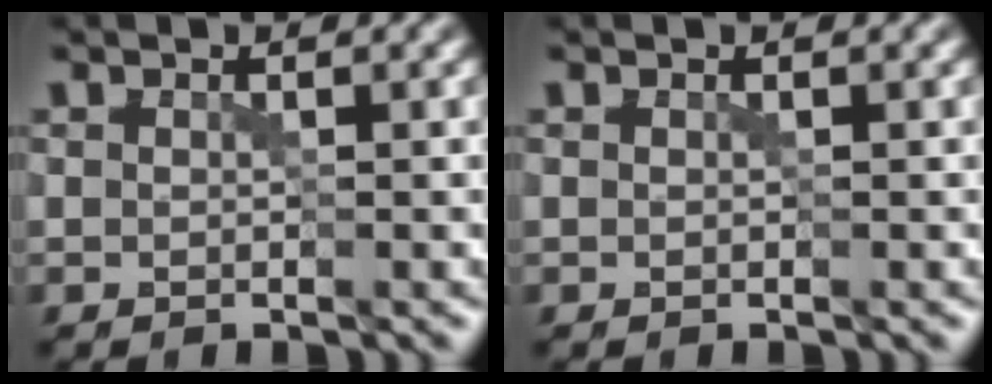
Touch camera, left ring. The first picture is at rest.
{"total": 0.0}